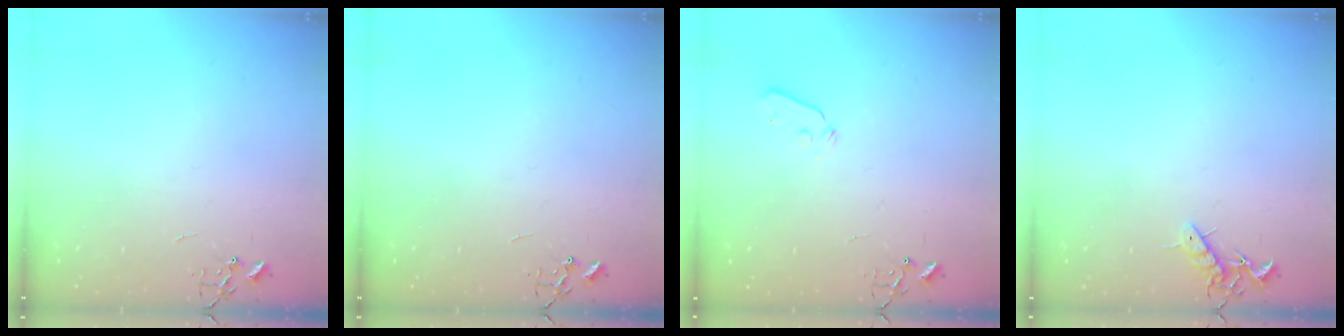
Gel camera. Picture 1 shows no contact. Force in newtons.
{"total": 0.0}
{"total": 4.0, "press": 4.0, "slide": 0.4}
{"total": 7.4, "press": 7.4, "slide": 0.9}